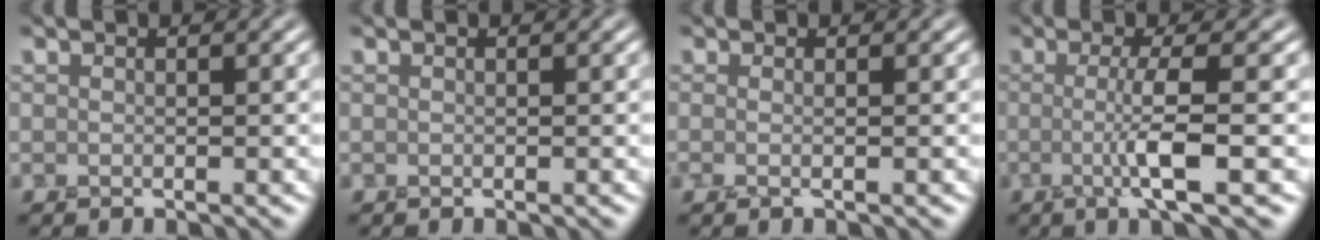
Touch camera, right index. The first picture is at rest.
{"total": 0.0}
{"total": 0.8, "force": [0.0, 0.1, 0.8], "torque": [-0.019, -0.004, -0.009]}
{"total": 4.3, "force": [-0.4, 0.4, 4.2], "torque": [-0.077, -0.004, -0.014]}